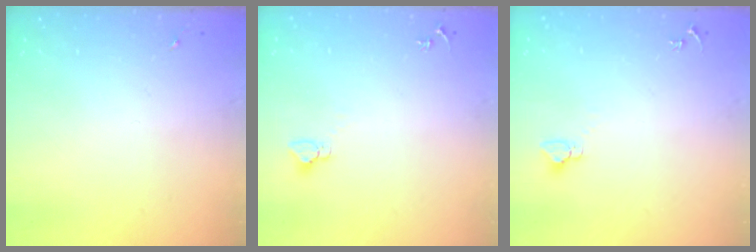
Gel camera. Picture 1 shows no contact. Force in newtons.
{"total": 2.9, "press": 2.9, "slide": 0.1}
{"total": 2.8, "press": 2.8, "slide": 0.2}